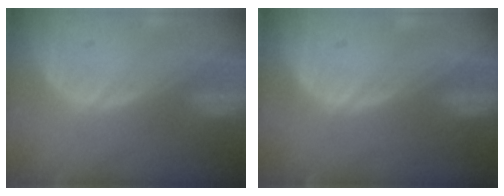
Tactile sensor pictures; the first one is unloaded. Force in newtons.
{"total": 0.0}